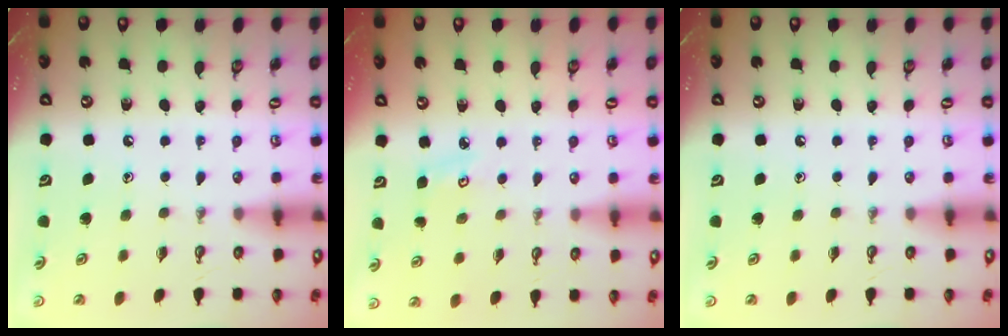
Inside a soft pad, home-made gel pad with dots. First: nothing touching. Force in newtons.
{"total": 3.2, "press": 3.1, "slide": 0.4}
{"total": 0.0}